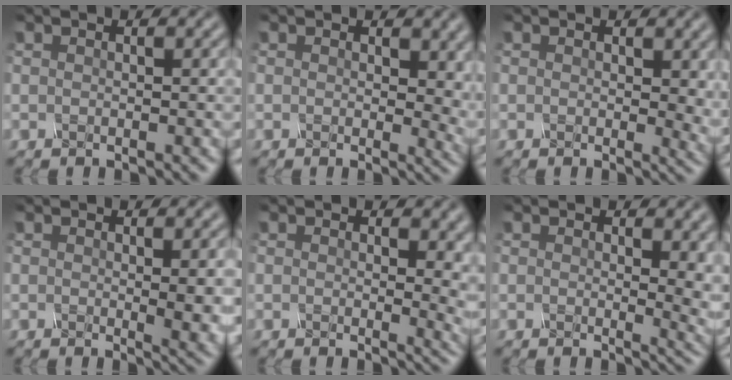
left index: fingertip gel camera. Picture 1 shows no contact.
{"total": 4.4, "force": [0.9, 2.7, 3.4], "torque": [-0.030, -0.007, 0.009]}
{"total": 3.1, "force": [0.6, 1.8, 2.4], "torque": [-0.023, -0.004, 0.005]}
{"total": 3.8, "force": [0.3, 0.9, 3.6], "torque": [-0.045, -0.005, 0.006]}
{"total": 4.7, "force": [0.7, 2.3, 4.0], "torque": [-0.032, -0.008, 0.009]}
{"total": 4.8, "force": [0.8, 2.1, 4.2], "torque": [-0.039, -0.008, 0.014]}